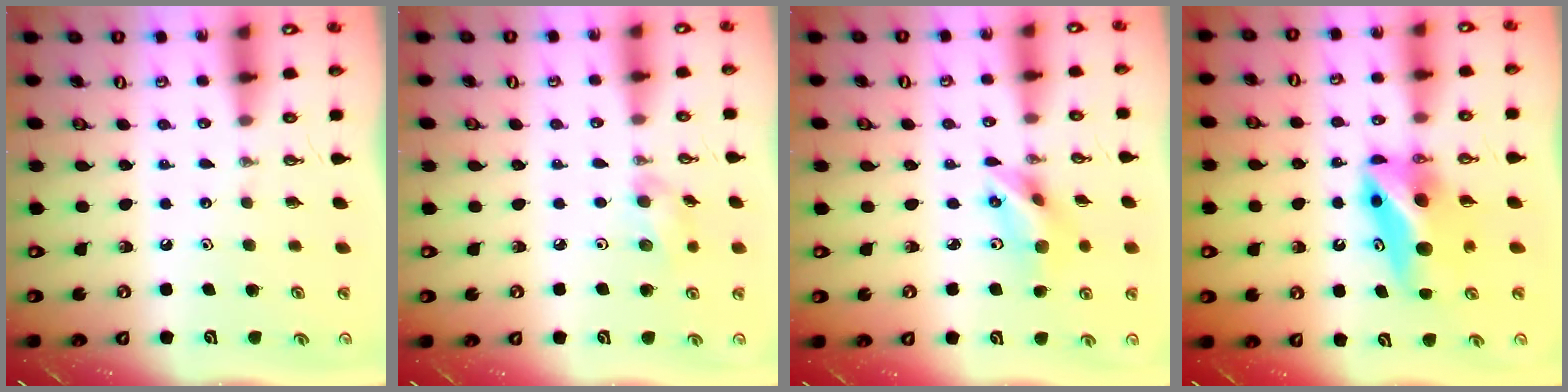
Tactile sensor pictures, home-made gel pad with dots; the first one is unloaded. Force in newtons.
{"total": 5.8, "press": 5.5, "slide": 2.0}
{"total": 8.6, "press": 8.1, "slide": 2.6}
{"total": 11.0, "press": 8.1, "slide": 7.5}